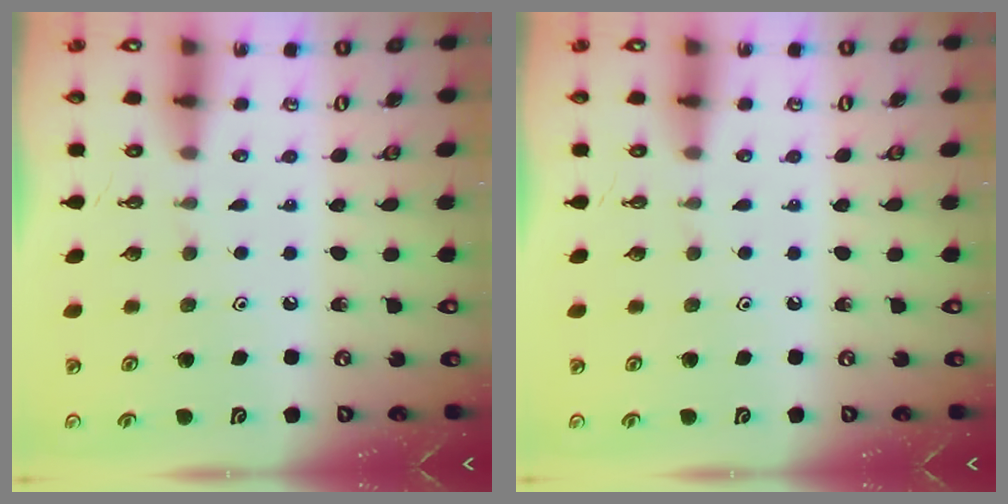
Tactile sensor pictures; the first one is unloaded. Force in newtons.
{"total": 0.0}